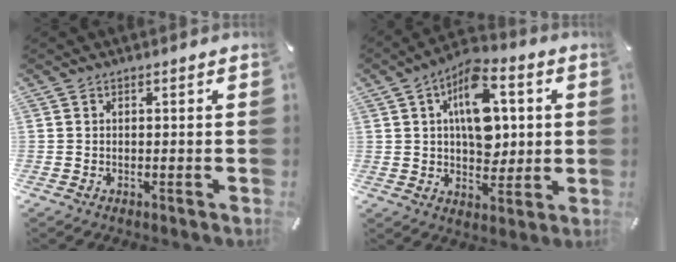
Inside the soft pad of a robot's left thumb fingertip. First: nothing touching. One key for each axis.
{"total": 13.9, "fx": 3.3, "fy": 8.6, "fz": 10.4, "tx": -0.157, "ty": -0.003, "tz": 0.057}